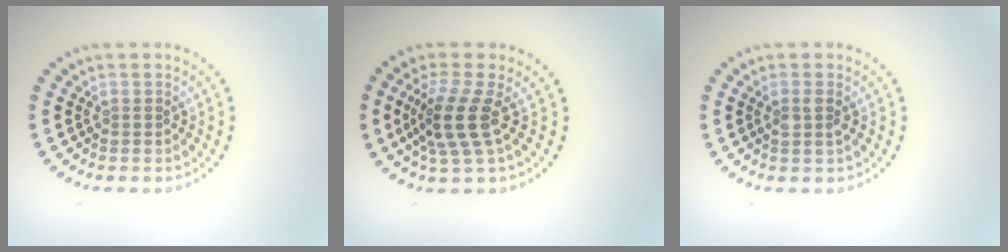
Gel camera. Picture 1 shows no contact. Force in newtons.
{"total": 3.8, "press": 2.9, "slide": 2.4}
{"total": 1.4, "press": 1.2, "slide": 0.7}